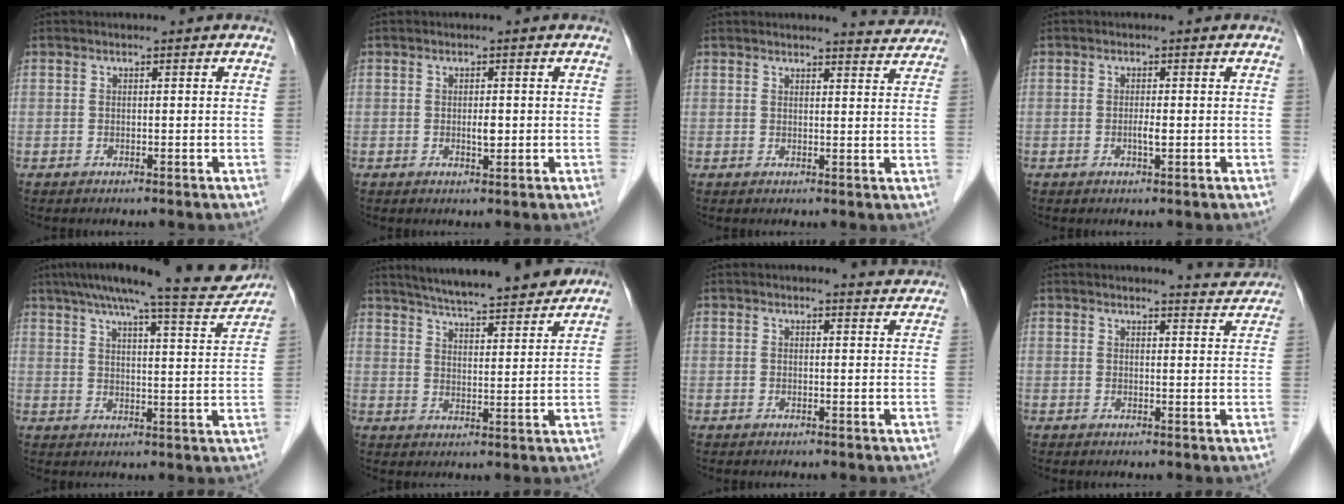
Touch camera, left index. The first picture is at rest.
{"total": 1.5, "force": [-0.2, 0.6, 1.3], "torque": [-0.024, -0.002, 0.000]}
{"total": 4.4, "force": [4.3, 0.3, 0.3], "torque": [-0.007, -0.013, 0.038]}
{"total": 1.3, "force": [-0.3, 0.1, 1.3], "torque": [-0.025, -0.002, -0.004]}
{"total": 14.5, "force": [12.8, 1.1, 6.6], "torque": [-0.099, -0.001, 0.171]}
{"total": 17.0, "force": [15.1, 1.7, 7.5], "torque": [-0.115, 0.010, 0.220]}
{"total": 2.9, "force": [2.9, 0.2, 0.2], "torque": [-0.007, -0.007, 0.024]}
{"total": 4.9, "force": [4.9, 0.3, 0.3], "torque": [-0.008, -0.013, 0.045]}